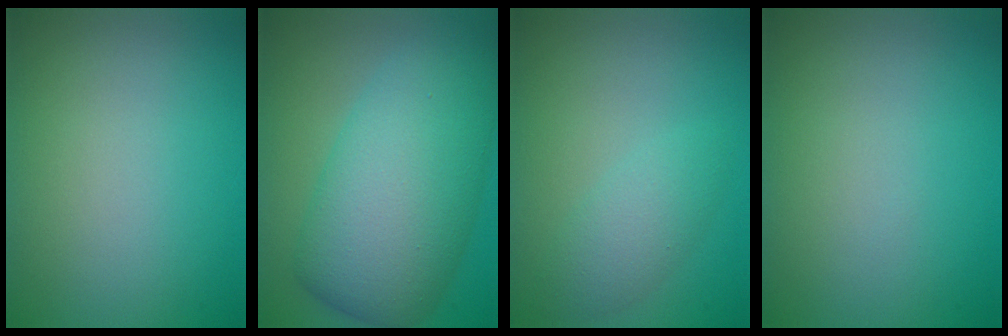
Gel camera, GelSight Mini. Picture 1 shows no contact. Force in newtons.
{"total": 10.4, "press": 10.4, "slide": 0.2}
{"total": 1.7, "press": 1.7, "slide": 0.0}
{"total": 0.0}